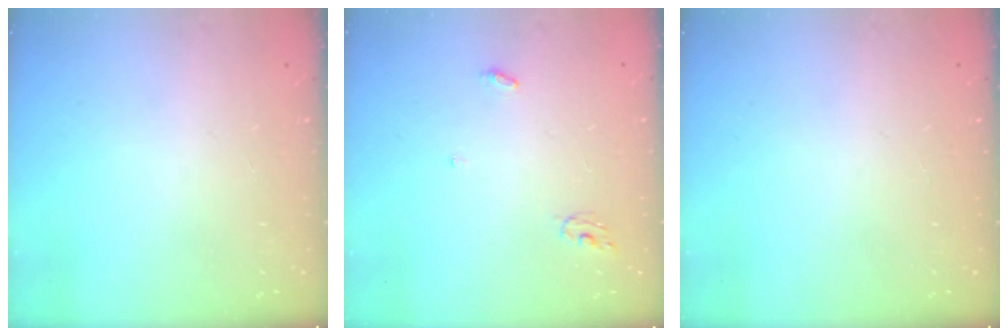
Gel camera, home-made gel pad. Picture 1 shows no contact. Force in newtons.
{"total": 3.7, "press": 3.7, "slide": 0.2}
{"total": 0.0}